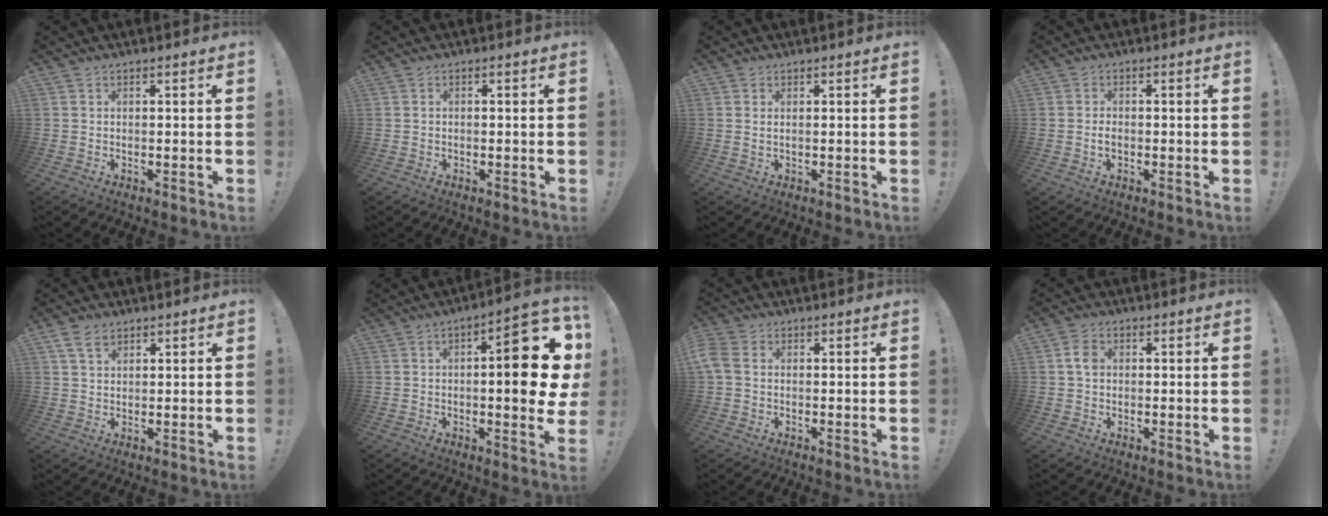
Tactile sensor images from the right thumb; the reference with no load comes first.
{"total": 0.7, "force": [-0.4, 0.5, 0.3], "torque": [-0.013, 0.005, -0.006]}
{"total": 1.2, "force": [0.7, 0.3, 0.9], "torque": [-0.017, 0.001, 0.012]}
{"total": 1.8, "force": [-0.8, 1.3, 1.1], "torque": [-0.018, 0.005, -0.014]}
{"total": 5.0, "force": [3.0, 2.9, 2.8], "torque": [-0.047, -0.007, 0.056]}
{"total": 16.3, "force": [1.5, 4.6, 15.5], "torque": [-0.185, -0.011, 0.014]}
{"total": 4.0, "force": [0.3, 2.9, 2.8], "torque": [-0.073, 0.006, 0.007]}
{"total": 4.2, "force": [0.4, 3.1, 2.9], "torque": [-0.040, 0.005, 0.007]}